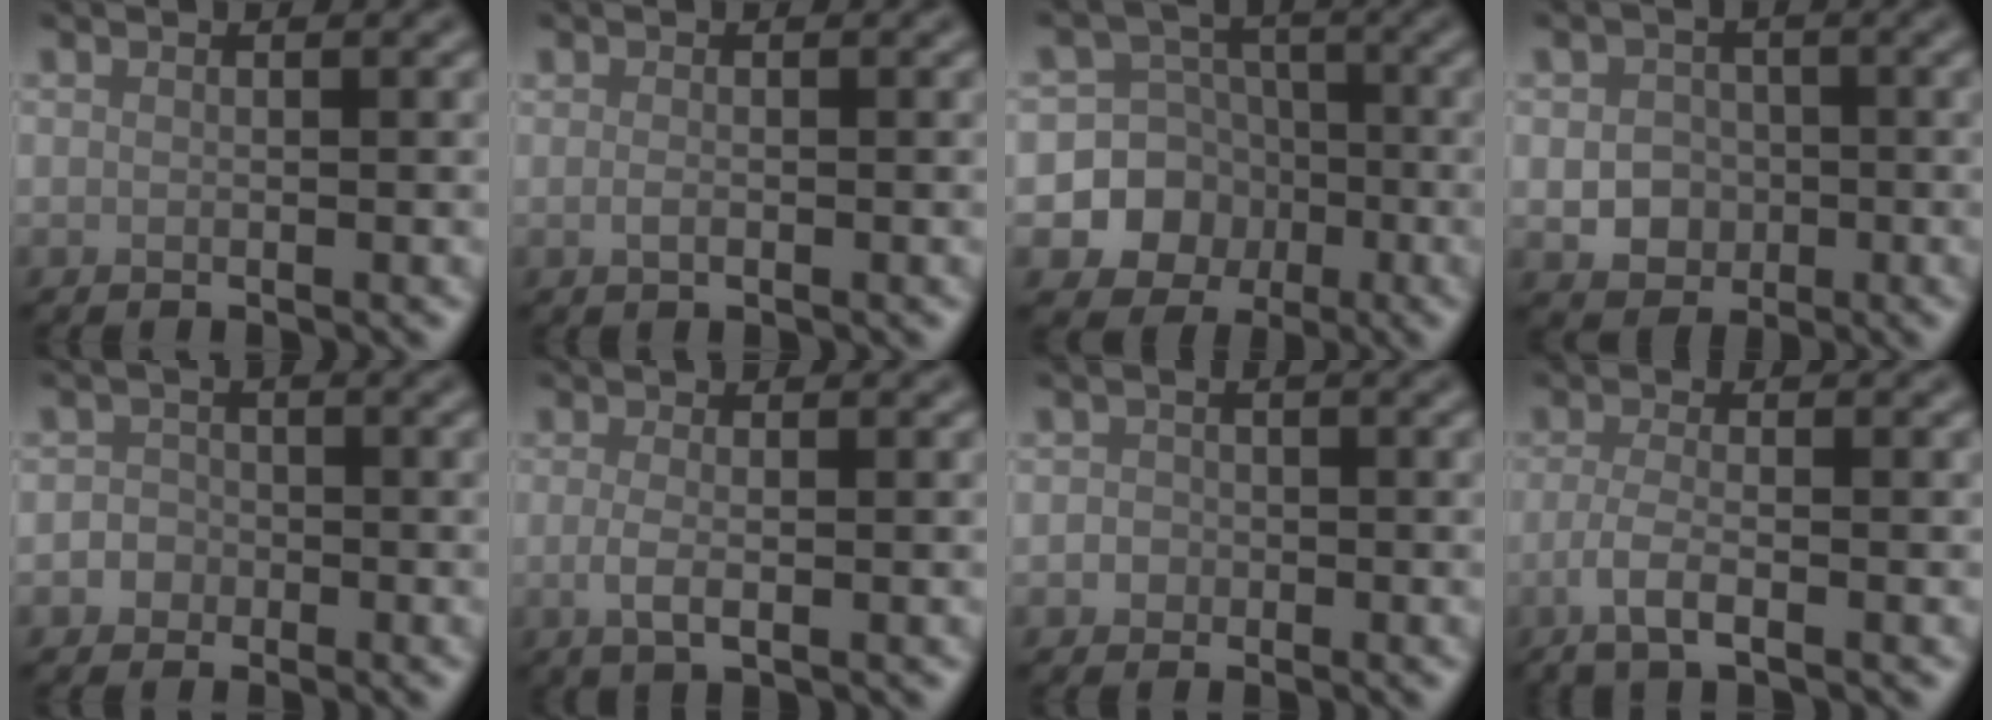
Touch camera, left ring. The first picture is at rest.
{"total": 0.8, "force": [-0.1, 0.5, 0.7], "torque": [-0.018, -0.003, -0.003]}
{"total": 8.1, "force": [-2.5, 7.5, 1.5], "torque": [-0.004, -0.001, -0.070]}
{"total": 3.2, "force": [-0.6, 2.8, 1.5], "torque": [-0.023, -0.003, -0.012]}
{"total": 1.7, "force": [-0.6, 1.5, 0.3], "torque": [0.013, 0.002, -0.018]}
{"total": 2.1, "force": [-0.3, 0.7, 1.9], "torque": [-0.040, -0.006, -0.006]}
{"total": 1.3, "force": [-0.3, 1.2, 0.3], "torque": [0.007, -0.001, -0.011]}
{"total": 2.8, "force": [-1.1, 0.8, 2.4], "torque": [-0.046, 0.000, -0.028]}